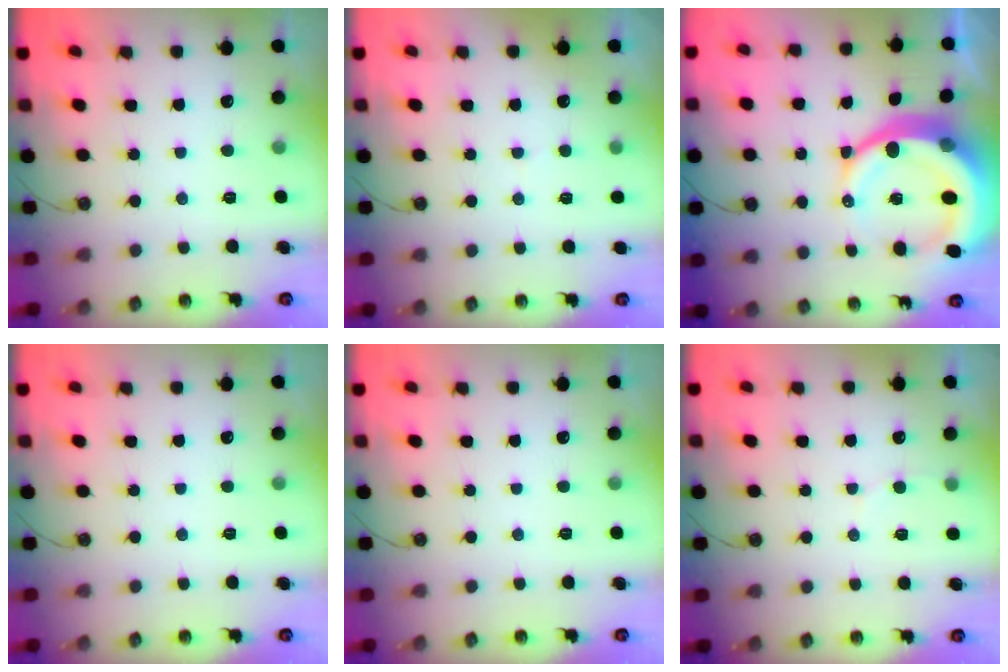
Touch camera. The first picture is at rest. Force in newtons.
{"total": 2.8, "press": 2.6, "slide": 1.1}
{"total": 18.7, "press": 18.6, "slide": 1.9}
{"total": 0.0}
{"total": 0.0}
{"total": 5.4, "press": 5.4, "slide": 0.5}